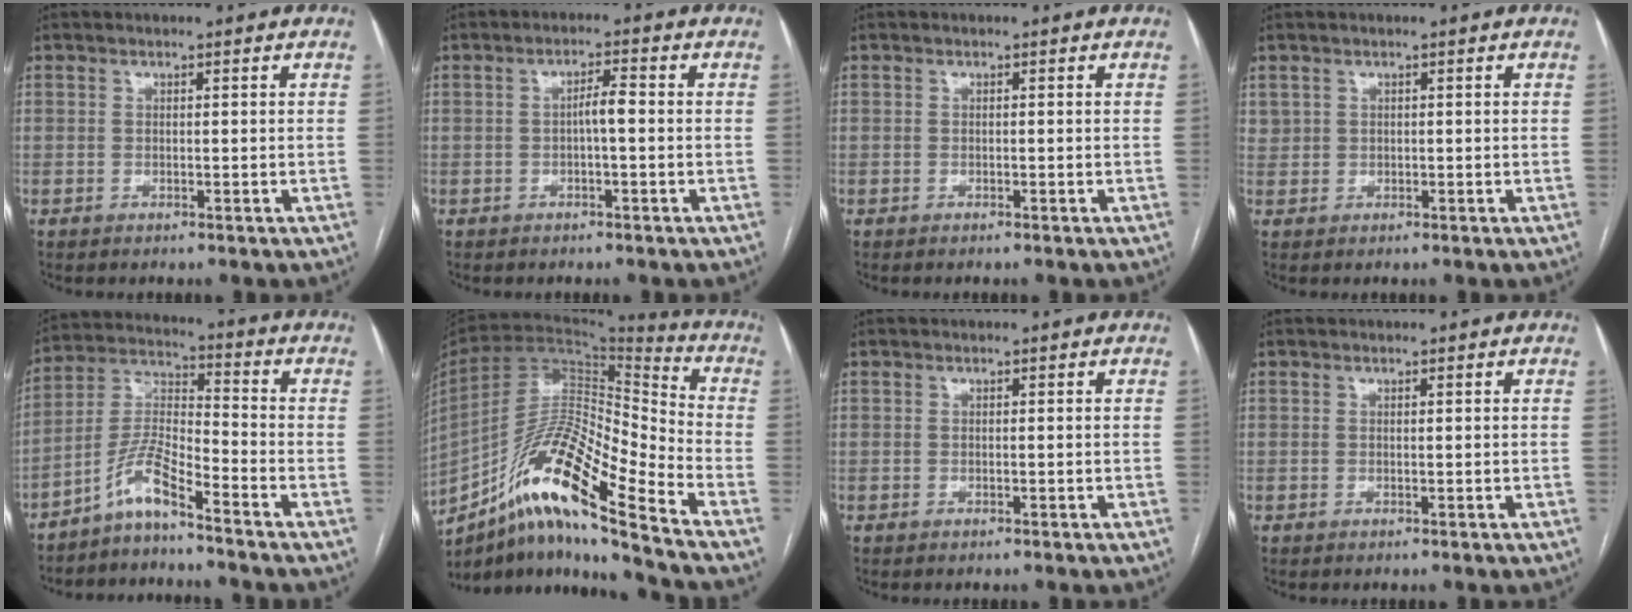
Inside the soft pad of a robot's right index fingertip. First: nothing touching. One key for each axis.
{"total": 2.7, "fx": -0.3, "fy": 0.3, "fz": 2.7, "tx": -0.044, "ty": 0.005, "tz": -0.006}
{"total": 0.0}
{"total": 1.3, "fx": 0.7, "fy": 1.1, "fz": 0.1, "tx": 0.009, "ty": 0.006, "tz": 0.010}
{"total": 7.3, "fx": -5.6, "fy": 0.5, "fz": 4.6, "tx": -0.105, "ty": 0.005, "tz": -0.114}
{"total": 19.7, "fx": -12.9, "fy": 1.6, "fz": 14.7, "tx": -0.293, "ty": -0.009, "tz": -0.237}
{"total": 0.0}
{"total": 0.0}